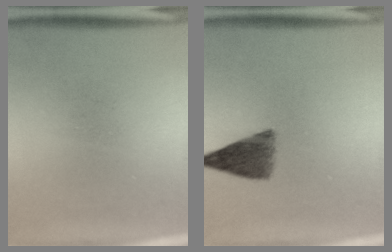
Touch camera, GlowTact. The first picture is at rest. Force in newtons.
{"total": 6.3}